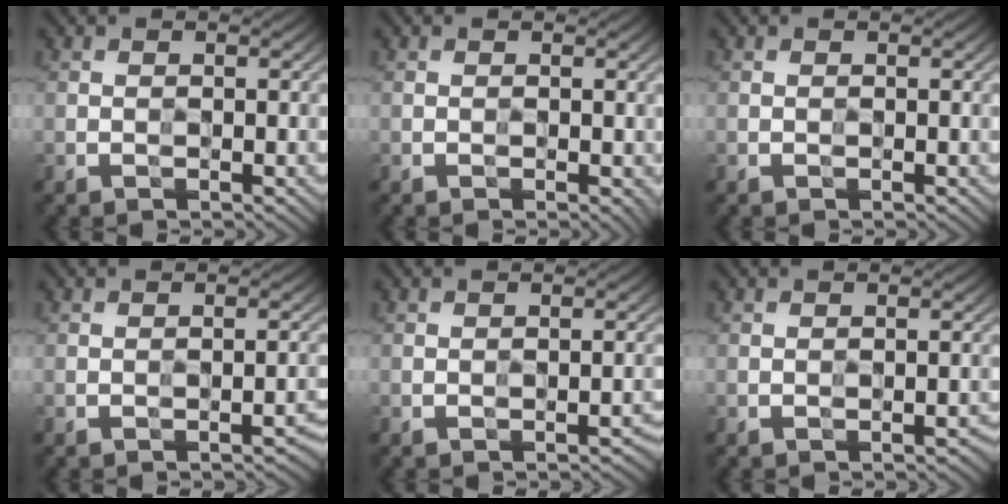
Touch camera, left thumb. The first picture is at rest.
{"total": 1.4, "force": [-0.5, 0.7, 1.1], "torque": [-0.011, -0.003, 0.000]}
{"total": 0.0}
{"total": 1.4, "force": [-1.0, 0.5, 0.8], "torque": [-0.005, 0.005, -0.008]}
{"total": 1.1, "force": [-0.9, 0.4, 0.5], "torque": [-0.001, 0.003, -0.005]}
{"total": 0.8, "force": [-0.7, 0.3, 0.2], "torque": [0.001, 0.002, -0.003]}